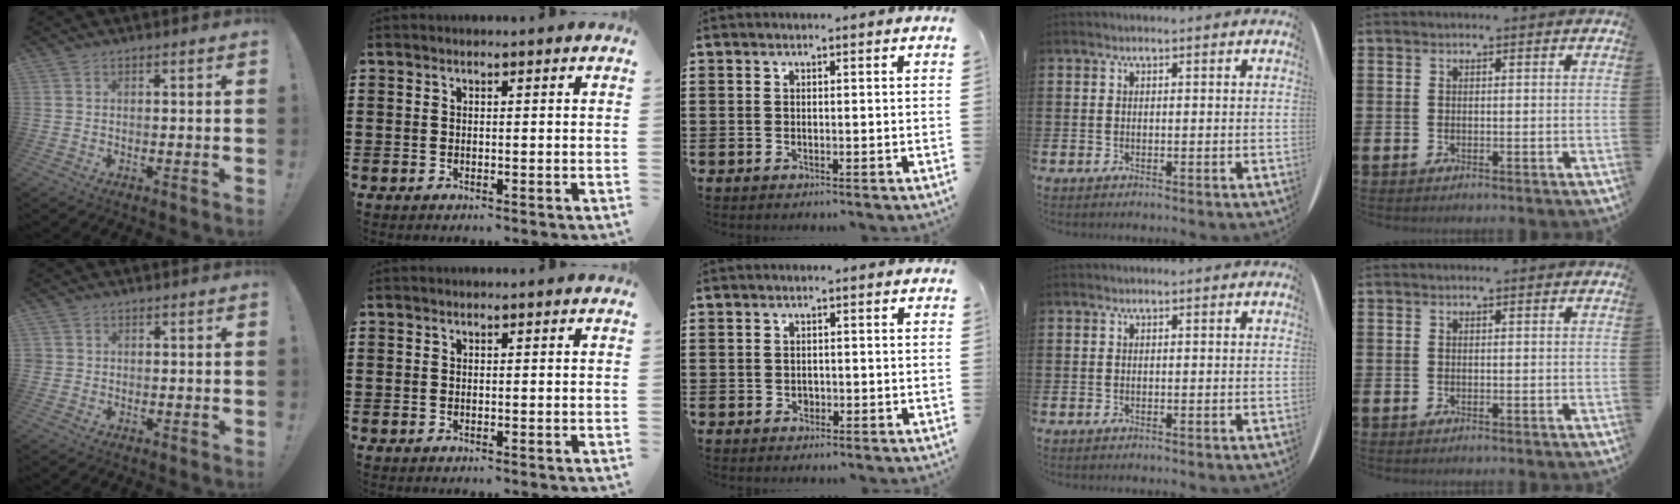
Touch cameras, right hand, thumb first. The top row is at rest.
{"thumb": {"total": 1.1, "force": [0.1, 1.0, 0.3], "torque": [-0.005, 0.001, 0.004]}, "middle": {"total": 0.8, "force": [-0.2, 0.7, 0.3], "torque": [-0.008, 0.003, -0.005]}}